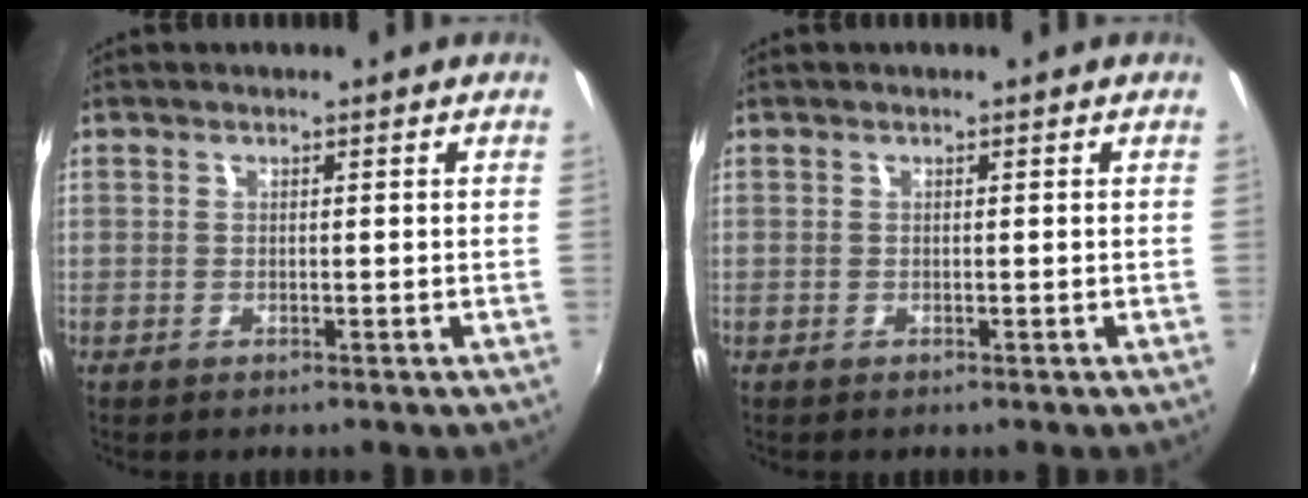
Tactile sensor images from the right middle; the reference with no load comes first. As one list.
[{"total": 0.0}]